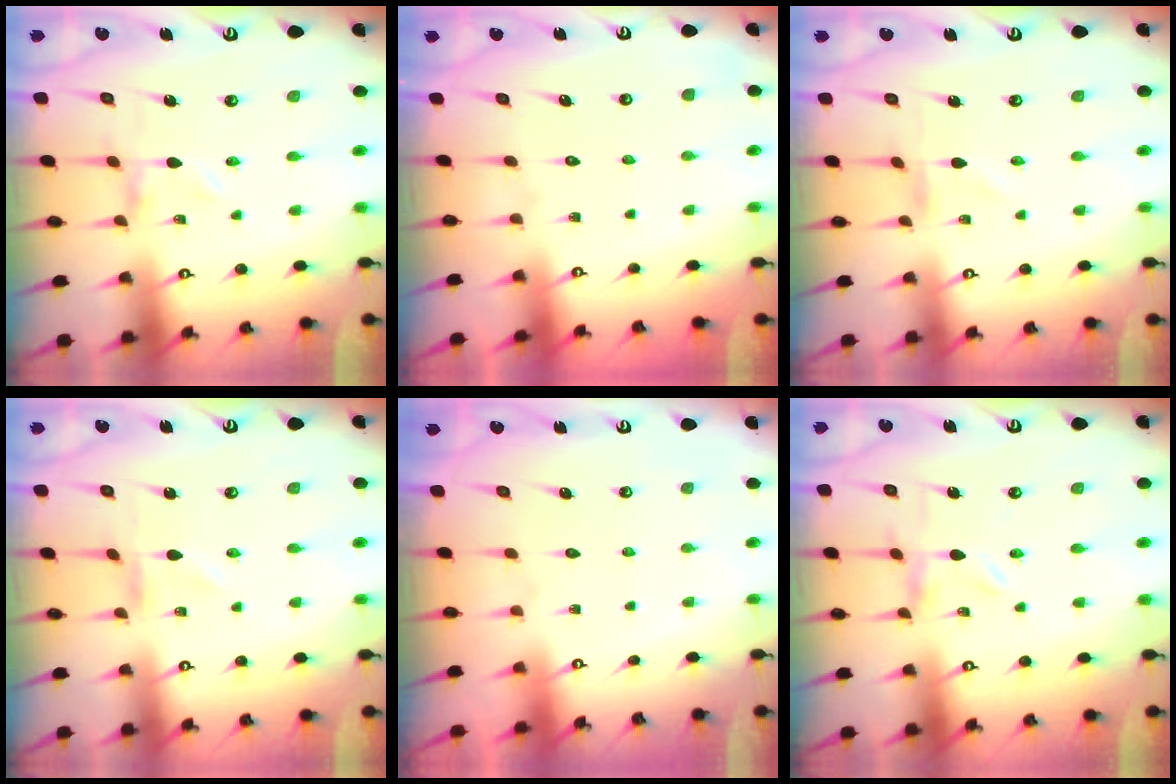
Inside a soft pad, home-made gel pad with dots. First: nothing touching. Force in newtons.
{"total": 1.8, "press": 1.8, "slide": 0.2}
{"total": 0.0}
{"total": 0.9, "press": 0.8, "slide": 0.1}
{"total": 1.6, "press": 1.6, "slide": 0.1}
{"total": 0.0}